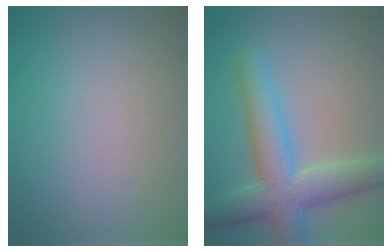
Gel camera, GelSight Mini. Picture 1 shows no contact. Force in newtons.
{"total": 6.9, "press": 6.9, "slide": 0.3}